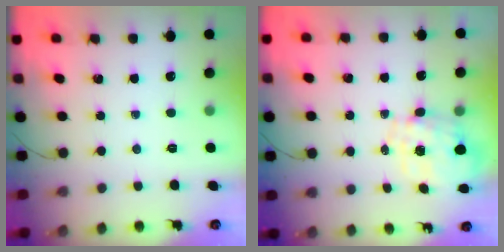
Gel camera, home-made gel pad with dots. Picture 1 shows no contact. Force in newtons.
{"total": 1.8, "press": 1.4, "slide": 1.1}